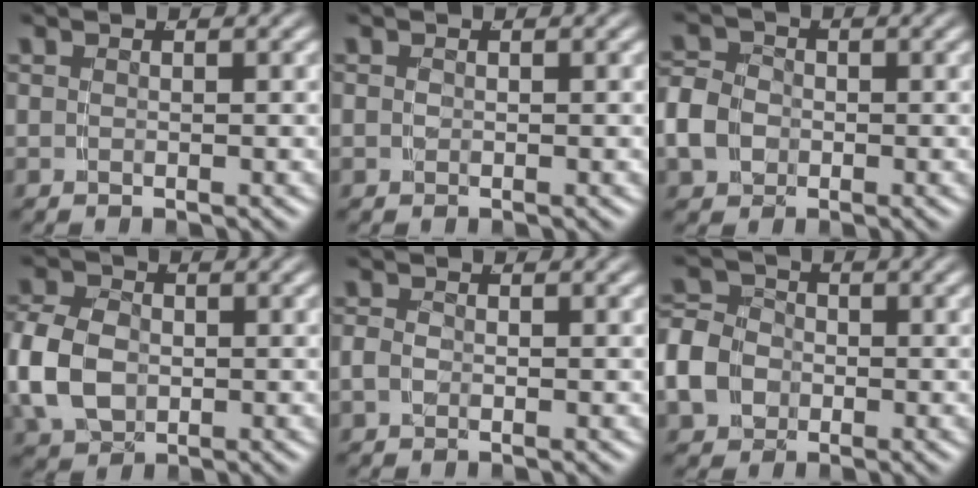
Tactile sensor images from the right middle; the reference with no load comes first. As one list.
[{"total": 0.0}, {"total": 3.7, "force": [-0.9, 3.1, 1.9], "torque": [-0.055, -0.012, -0.010]}, {"total": 5.1, "force": [-0.6, 4.0, 3.1], "torque": [-0.087, -0.017, 0.002]}, {"total": 1.2, "force": [-0.6, 0.7, 0.8], "torque": [-0.024, -0.007, -0.005]}, {"total": 5.9, "force": [-1.1, 5.0, 2.8], "torque": [-0.069, -0.017, -0.017]}]